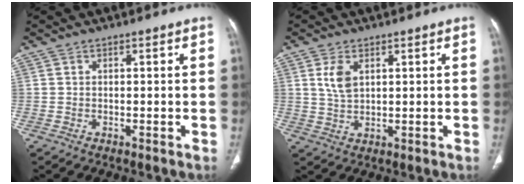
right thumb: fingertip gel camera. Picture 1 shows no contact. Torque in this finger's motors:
{"motor_torque": [-0.04, 0.05, 0.04, -0.05, 0.16]}